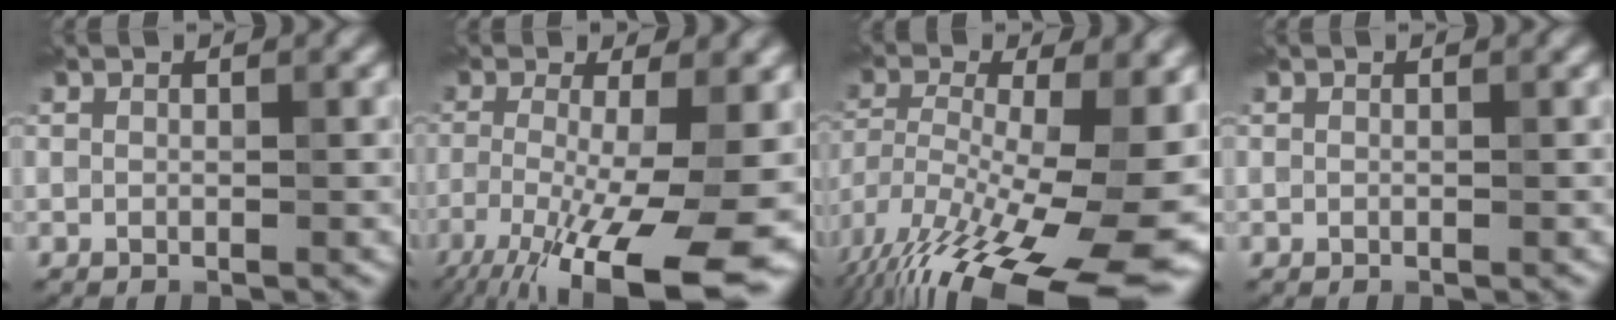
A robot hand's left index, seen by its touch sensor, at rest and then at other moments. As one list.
[{"total": 14.3, "force": [-6.7, 3.7, 12.1], "torque": [-0.203, -0.022, -0.110]}, {"total": 18.6, "force": [-8.3, 6.4, 15.4], "torque": [-0.267, -0.026, -0.123]}, {"total": 0.0}]